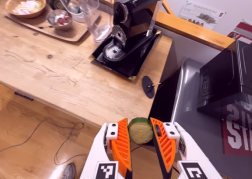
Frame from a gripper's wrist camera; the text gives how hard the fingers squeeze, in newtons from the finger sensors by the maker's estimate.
{"total": 9.8, "left": 10.0, "right": 9.6}